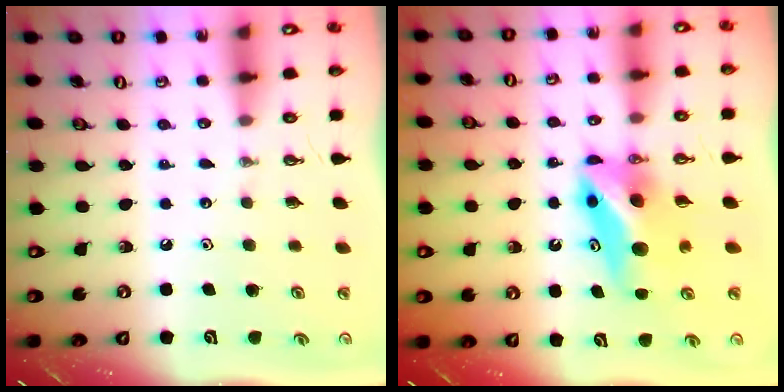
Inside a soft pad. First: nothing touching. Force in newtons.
{"total": 9.5, "press": 8.3, "slide": 4.4}